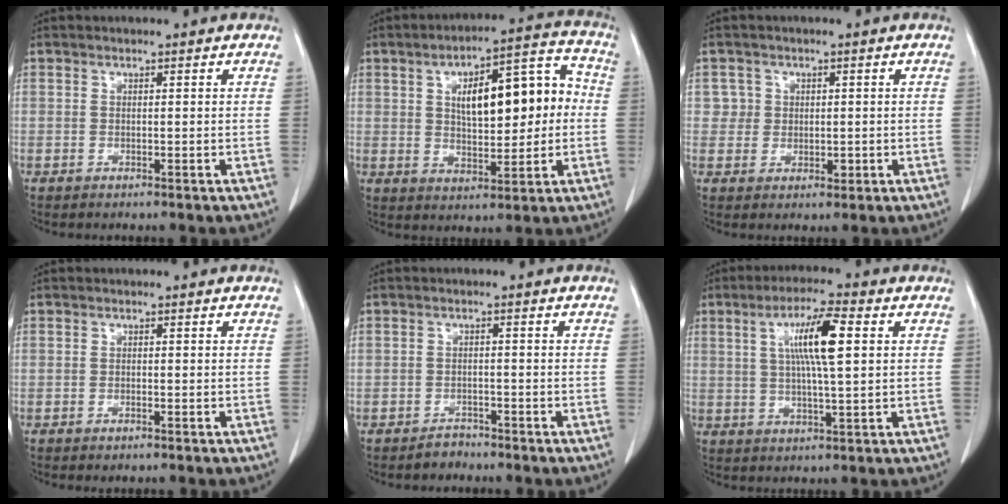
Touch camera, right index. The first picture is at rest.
{"total": 14.2, "force": [1.6, 5.4, 13.0], "torque": [-0.190, 0.039, 0.032]}
{"total": 3.1, "force": [0.6, 3.1, 0.2], "torque": [0.009, 0.002, 0.010]}
{"total": 0.8, "force": [-0.5, 0.2, 0.5], "torque": [-0.012, -0.001, -0.006]}
{"total": 2.0, "force": [-1.8, 0.9, 0.1], "torque": [-0.003, 0.002, -0.028]}
{"total": 9.0, "force": [2.3, 0.6, 8.7], "torque": [-0.159, 0.008, 0.040]}